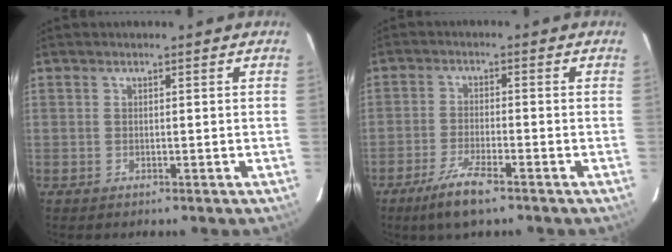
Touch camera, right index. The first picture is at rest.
{"total": 6.1, "force": [-4.1, 0.6, 4.4], "torque": [-0.093, -0.013, -0.075]}